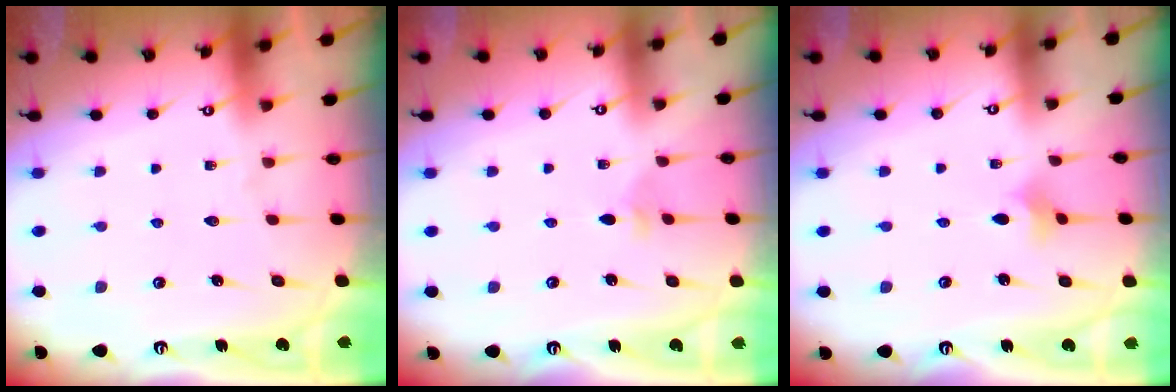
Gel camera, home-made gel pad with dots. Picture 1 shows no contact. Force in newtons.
{"total": 2.0, "press": 2.0, "slide": 0.5}
{"total": 2.8, "press": 2.7, "slide": 0.6}